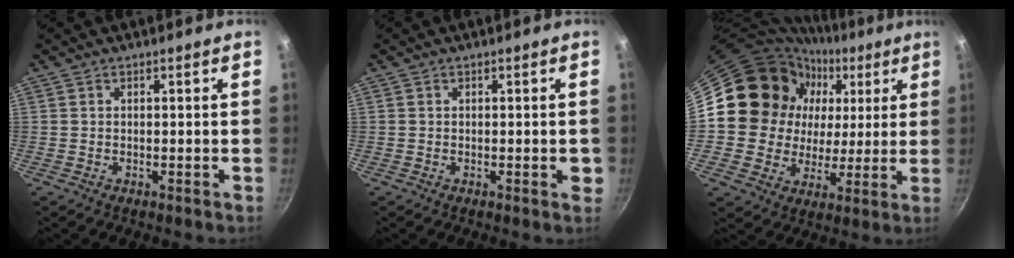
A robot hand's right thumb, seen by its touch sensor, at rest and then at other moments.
{"total": 1.8, "force": [-0.3, 0.8, 1.6], "torque": [-0.012, 0.001, -0.006]}
{"total": 18.4, "force": [5.7, 16.1, 6.9], "torque": [-0.086, 0.003, 0.100]}